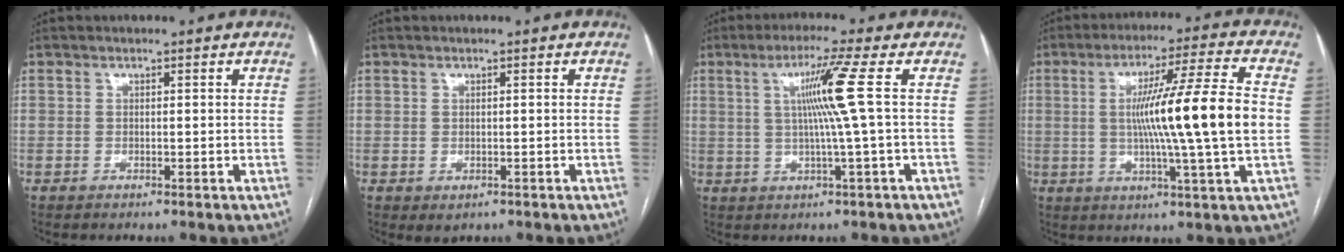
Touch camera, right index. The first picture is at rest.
{"total": 1.3, "force": [-0.4, 1.0, 0.8], "torque": [-0.010, -0.001, 0.003]}
{"total": 7.6, "force": [1.3, -2.3, 7.1], "torque": [-0.129, 0.004, 0.030]}
{"total": 15.7, "force": [0.2, -1.4, 15.6], "torque": [-0.261, 0.001, -0.001]}